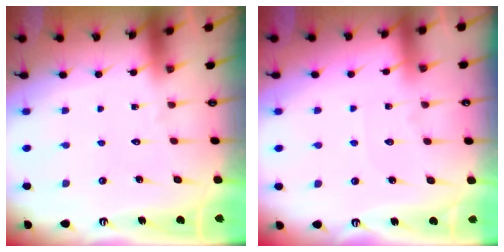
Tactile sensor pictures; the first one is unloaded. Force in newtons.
{"total": 2.0, "press": 2.0, "slide": 0.3}